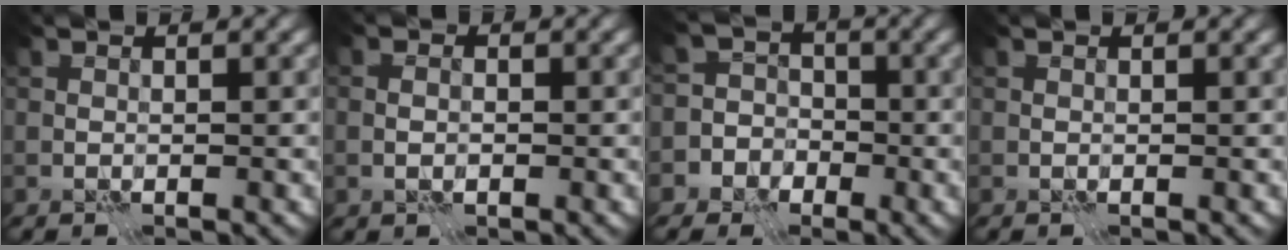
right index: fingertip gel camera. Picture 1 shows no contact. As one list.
[{"total": 1.6, "force": [-0.3, 1.0, 1.1], "torque": [-0.010, 0.005, -0.007]}, {"total": 6.6, "force": [-3.4, 5.6, 0.4], "torque": [0.012, 0.002, -0.080]}, {"total": 0.0}]